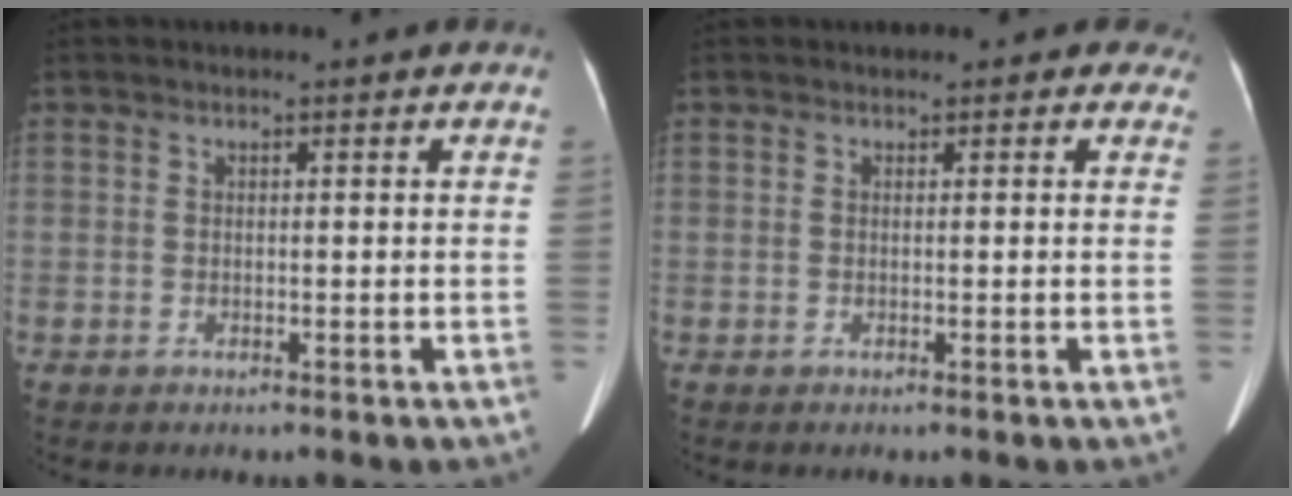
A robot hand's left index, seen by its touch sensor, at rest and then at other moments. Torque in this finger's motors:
{"motor_torque": [0.49, -0.71, 0.18, -0.01]}